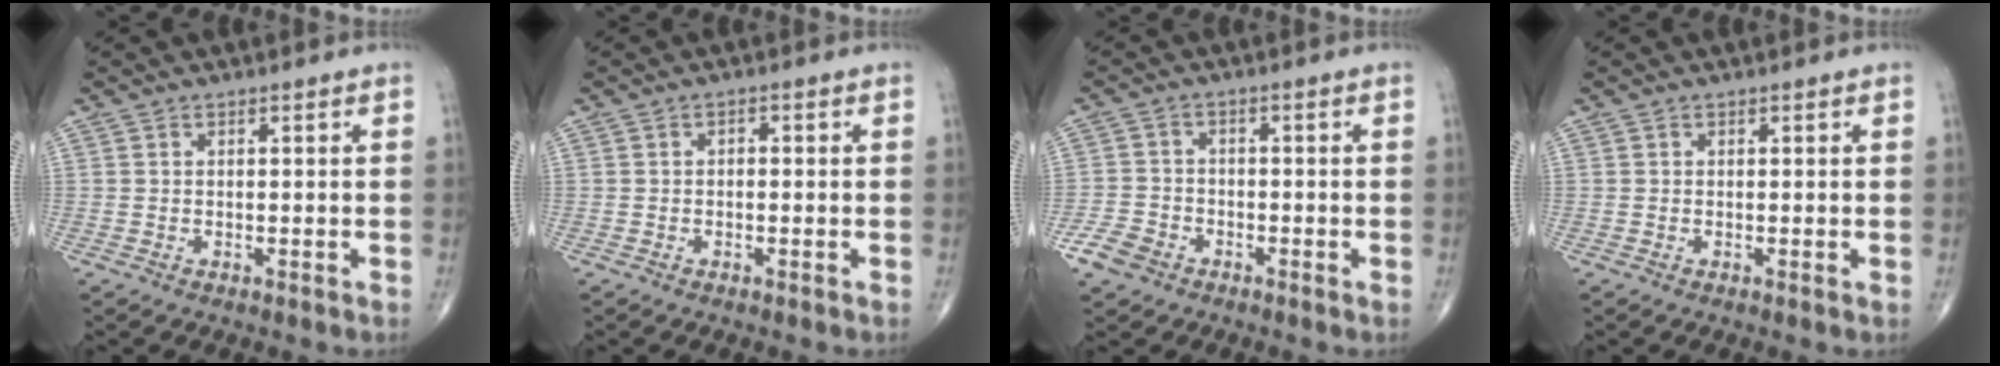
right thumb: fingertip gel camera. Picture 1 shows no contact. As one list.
[{"total": 1.0, "force": [-0.1, 0.7, 0.7], "torque": [-0.005, 0.005, -0.005]}, {"total": 5.2, "force": [-3.1, 3.6, 2.0], "torque": [-0.036, 0.010, -0.062]}, {"total": 0.0}]